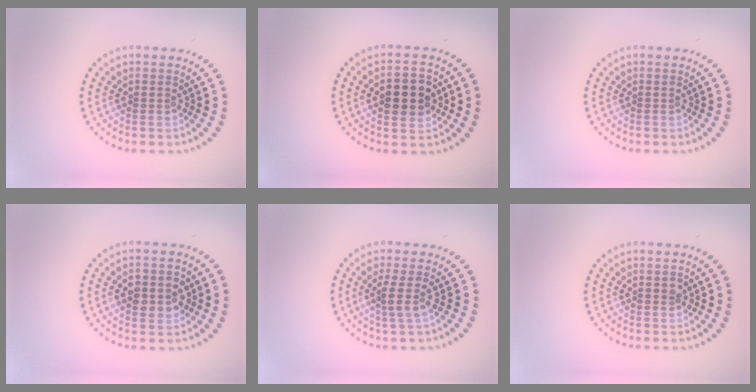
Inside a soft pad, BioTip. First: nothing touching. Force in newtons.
{"total": 4.7, "press": 4.7, "slide": 0.3}
{"total": 0.0}
{"total": 3.4, "press": 3.4, "slide": 0.2}
{"total": 2.1, "press": 1.6, "slide": 1.4}
{"total": 0.6, "press": 0.6, "slide": 0.2}